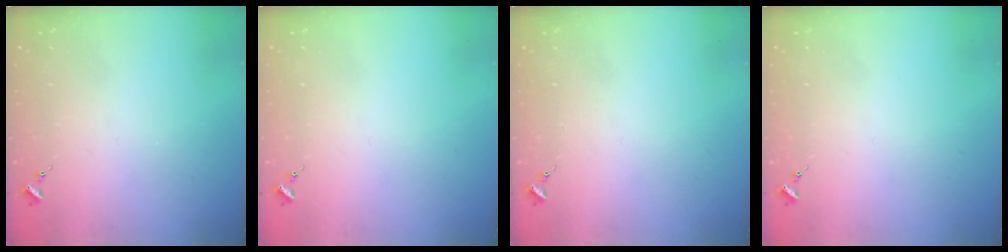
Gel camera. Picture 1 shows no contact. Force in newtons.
{"total": 0.0}
{"total": 0.0}
{"total": 0.0}